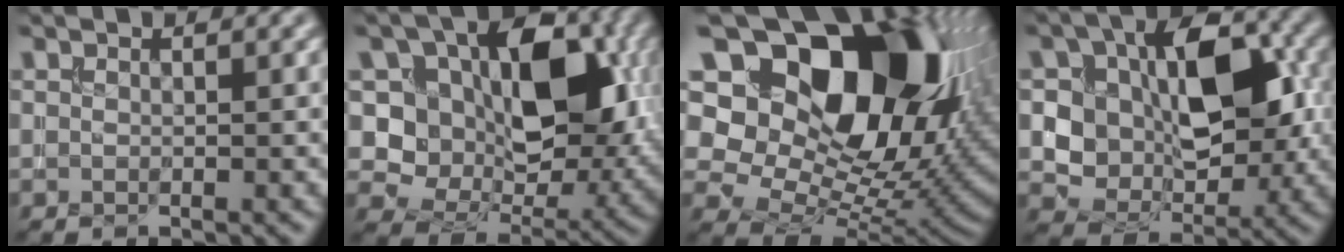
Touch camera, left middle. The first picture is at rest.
{"total": 12.2, "force": [2.3, 8.3, 8.7], "torque": [-0.119, -0.011, 0.039]}
{"total": 19.2, "force": [7.3, 12.1, 13.0], "torque": [-0.211, 0.027, 0.136]}
{"total": 9.8, "force": [0.8, 6.3, 7.4], "torque": [-0.116, -0.001, 0.015]}